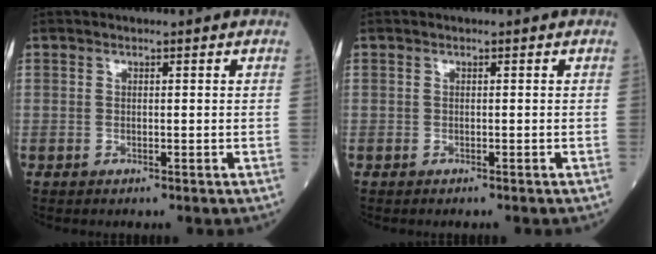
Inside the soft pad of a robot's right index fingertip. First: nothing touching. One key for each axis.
{"total": 0.7, "fx": -0.7, "fy": 0.0, "fz": 0.3, "tx": -0.002, "ty": -0.001, "tz": -0.012}